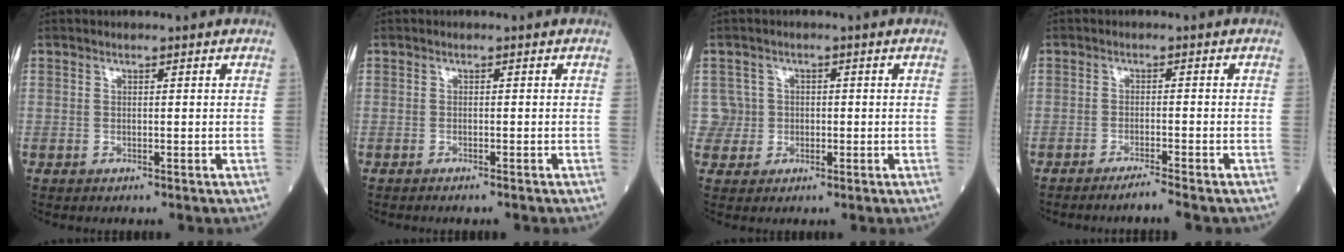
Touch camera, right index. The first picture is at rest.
{"total": 1.5, "force": [-1.3, 0.1, 0.8], "torque": [-0.010, -0.002, -0.014]}
{"total": 3.3, "force": [0.0, 3.2, -0.5], "torque": [0.025, 0.010, -0.001]}
{"total": 3.9, "force": [-3.3, -0.3, 2.0], "torque": [-0.026, -0.003, -0.046]}